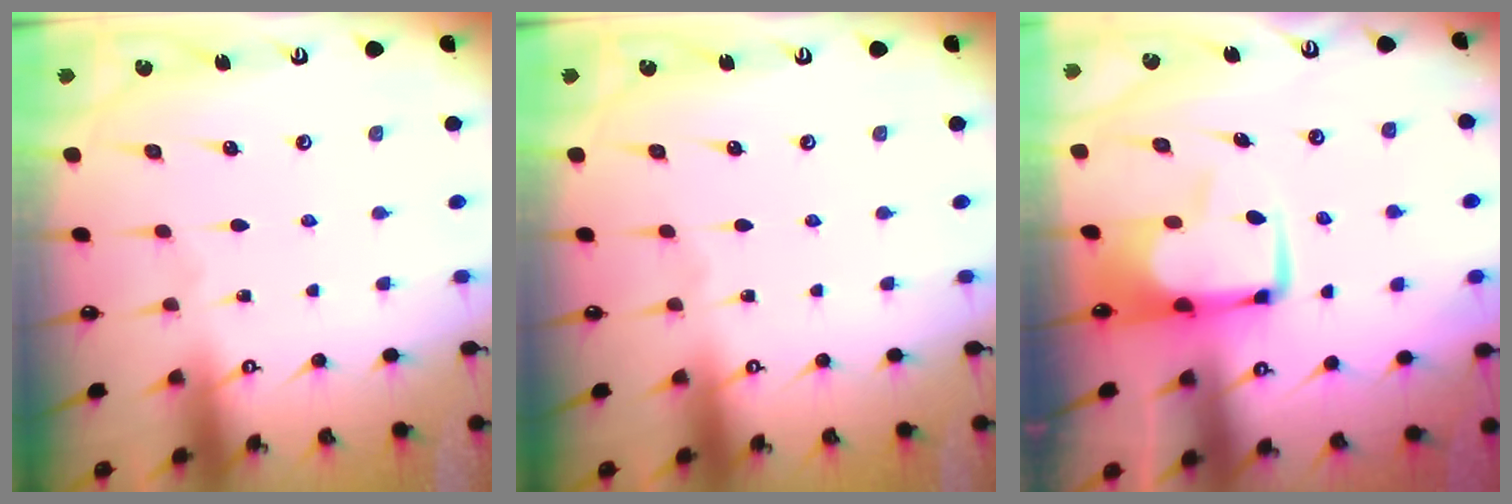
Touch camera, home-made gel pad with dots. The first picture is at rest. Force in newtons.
{"total": 0.0}
{"total": 7.3, "press": 7.2, "slide": 1.3}